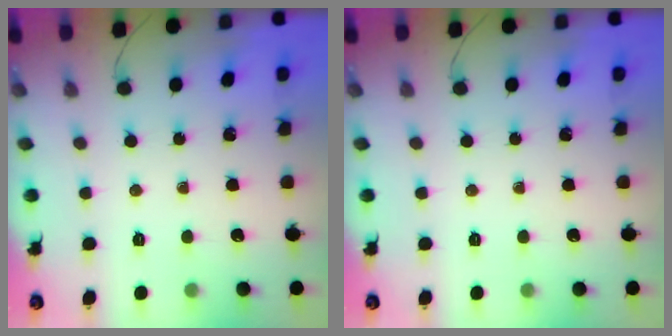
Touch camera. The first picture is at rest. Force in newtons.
{"total": 0.0}